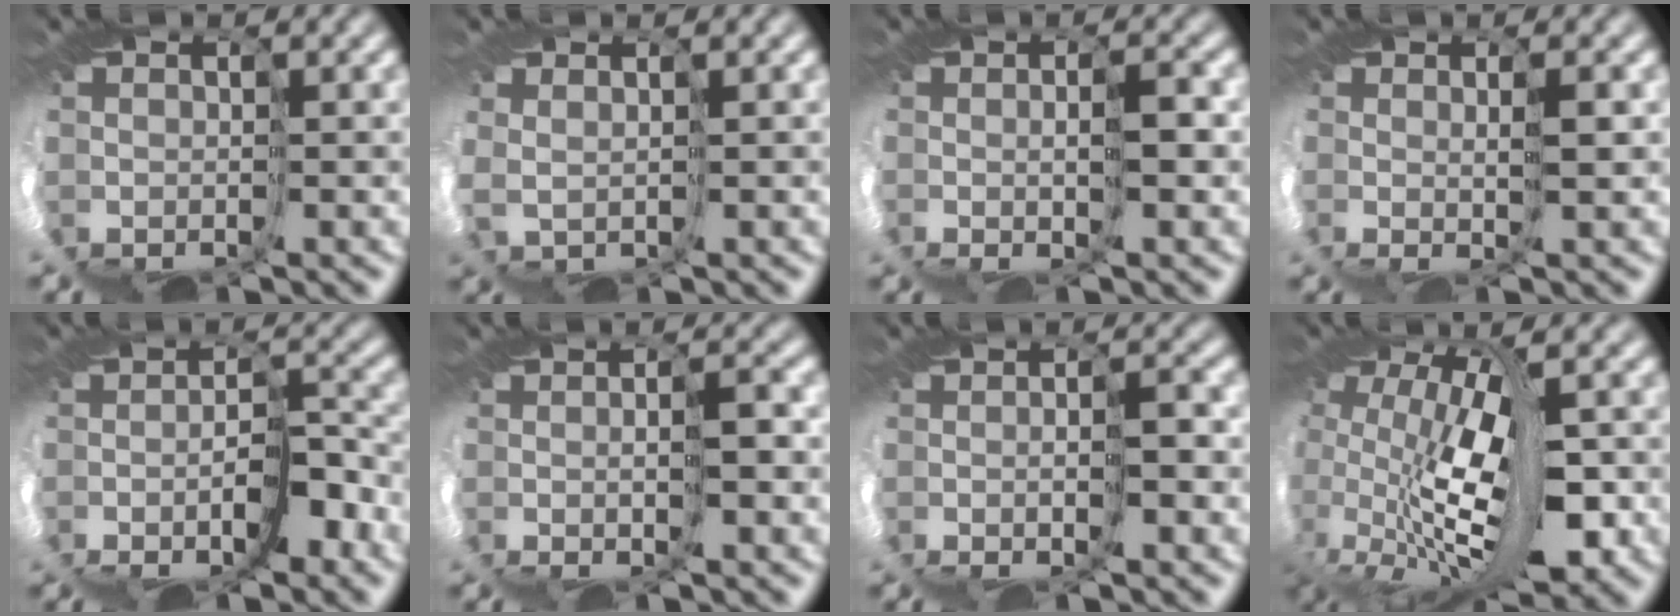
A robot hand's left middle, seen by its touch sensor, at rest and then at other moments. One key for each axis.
{"total": 1.4, "fx": 1.2, "fy": 0.7, "fz": 0.1, "tx": -0.015, "ty": -0.008, "tz": 0.030}
{"total": 2.3, "fx": 0.5, "fy": -0.9, "fz": 2.1, "tx": -0.037, "ty": -0.002, "tz": 0.009}
{"total": 2.4, "fx": 1.5, "fy": -0.6, "fz": 1.8, "tx": -0.036, "ty": -0.005, "tz": 0.032}
{"total": 4.0, "fx": -2.5, "fy": -0.4, "fz": 3.1, "tx": -0.058, "ty": -0.012, "tz": -0.045}
{"total": 2.3, "fx": 0.0, "fy": -1.3, "fz": 1.9, "tx": -0.035, "ty": -0.004, "tz": -0.003}
{"total": 2.3, "fx": -0.6, "fy": -1.2, "fz": 1.9, "tx": -0.033, "ty": -0.004, "tz": -0.012}
{"total": 10.0, "fx": 0.8, "fy": 3.7, "fz": 9.2, "tx": -0.182, "ty": -0.020, "tz": 0.038}